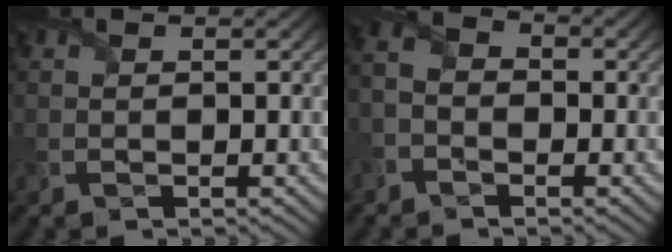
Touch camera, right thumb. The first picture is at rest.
{"total": 4.0, "force": [-2.2, 2.6, 2.1], "torque": [-0.052, -0.002, -0.045]}